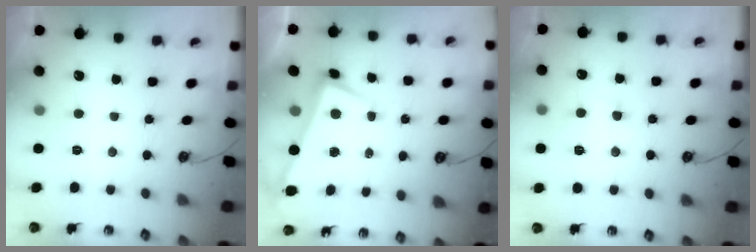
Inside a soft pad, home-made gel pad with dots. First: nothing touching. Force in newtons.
{"total": 1.6, "press": 0.6, "slide": 1.5}
{"total": 2.4, "press": 2.4, "slide": 0.3}